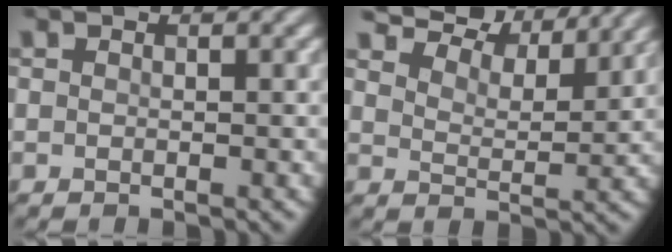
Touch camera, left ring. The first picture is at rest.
{"total": 8.5, "force": [7.6, 2.0, 3.2], "torque": [-0.064, -0.002, 0.108]}